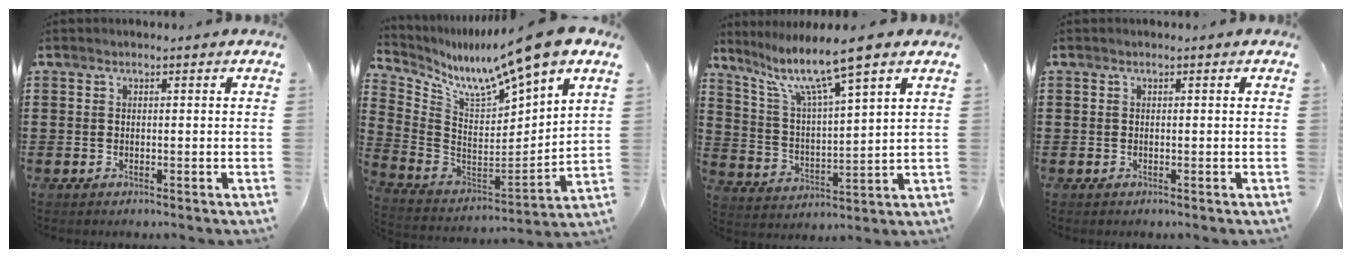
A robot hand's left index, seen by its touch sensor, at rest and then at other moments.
{"total": 11.6, "force": [10.0, 0.5, 5.9], "torque": [-0.131, -0.078, 0.159]}
{"total": 9.0, "force": [6.7, 0.4, 6.0], "torque": [-0.141, -0.033, 0.109]}
{"total": 0.0}